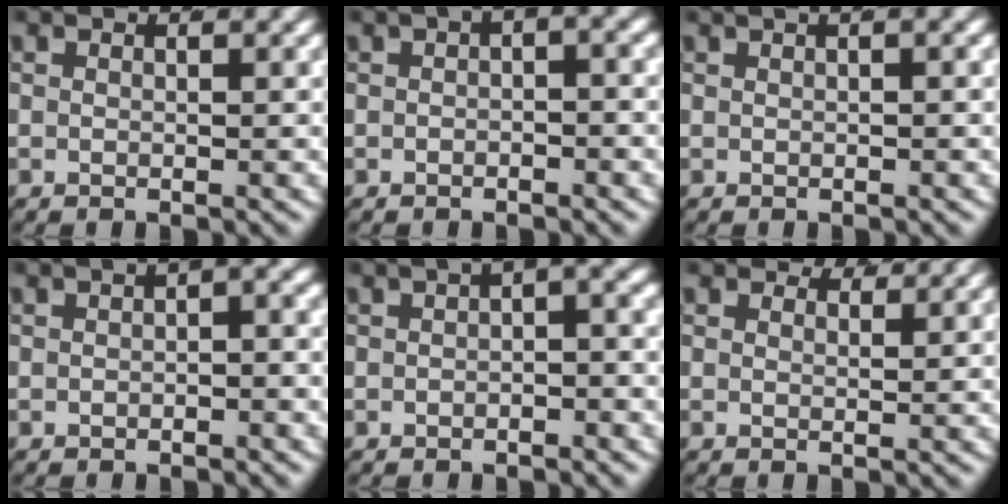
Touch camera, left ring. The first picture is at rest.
{"total": 1.4, "force": [0.1, 0.3, 1.4], "torque": [-0.016, 0.003, 0.005]}
{"total": 1.6, "force": [1.0, 0.2, 1.2], "torque": [-0.004, 0.017, 0.009]}
{"total": 1.6, "force": [0.1, 0.4, 1.5], "torque": [-0.015, 0.006, 0.002]}
{"total": 2.5, "force": [0.6, 0.7, 2.4], "torque": [-0.023, 0.009, 0.010]}
{"total": 2.2, "force": [2.2, 0.0, 0.4], "torque": [0.000, -0.005, 0.035]}